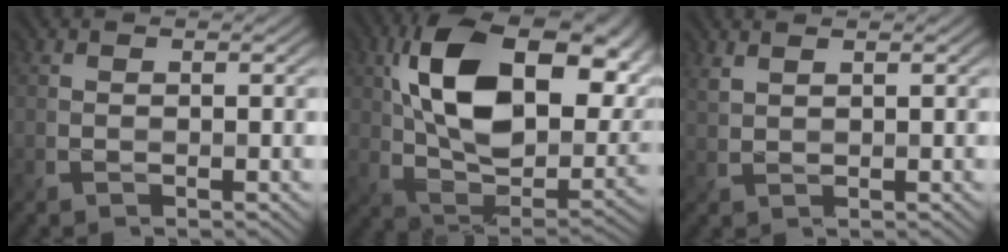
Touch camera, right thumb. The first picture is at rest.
{"total": 19.0, "force": [6.0, 10.9, 14.4], "torque": [-0.279, 0.003, 0.113]}
{"total": 1.5, "force": [1.3, 0.4, 0.7], "torque": [-0.020, 0.002, 0.027]}